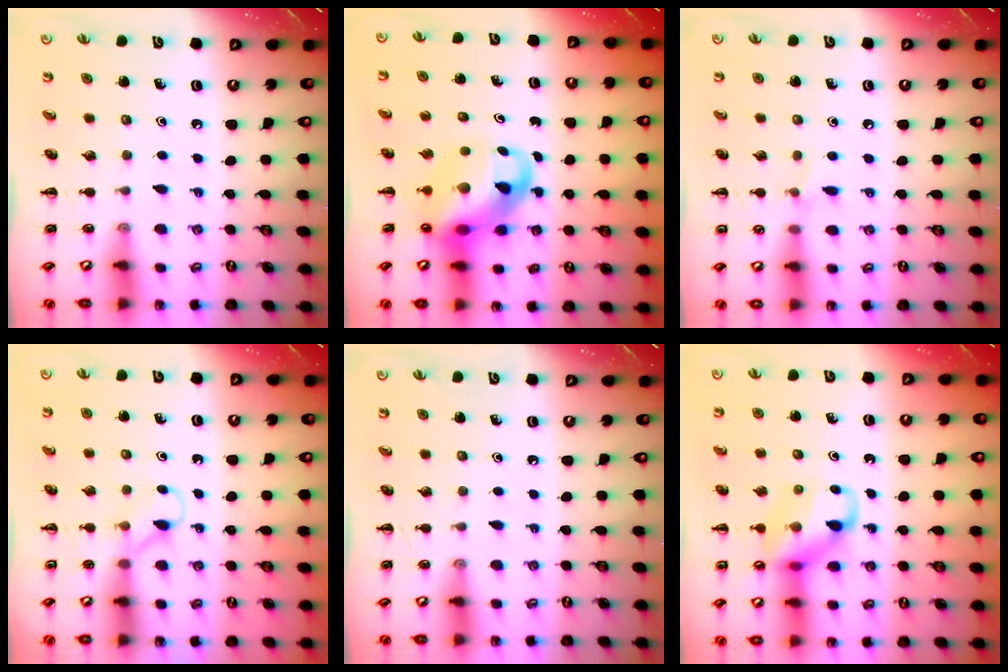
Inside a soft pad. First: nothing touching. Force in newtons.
{"total": 10.7, "press": 10.4, "slide": 2.6}
{"total": 3.6, "press": 3.5, "slide": 1.1}
{"total": 2.9, "press": 2.7, "slide": 0.9}
{"total": 0.0}
{"total": 11.4, "press": 11.3, "slide": 1.4}